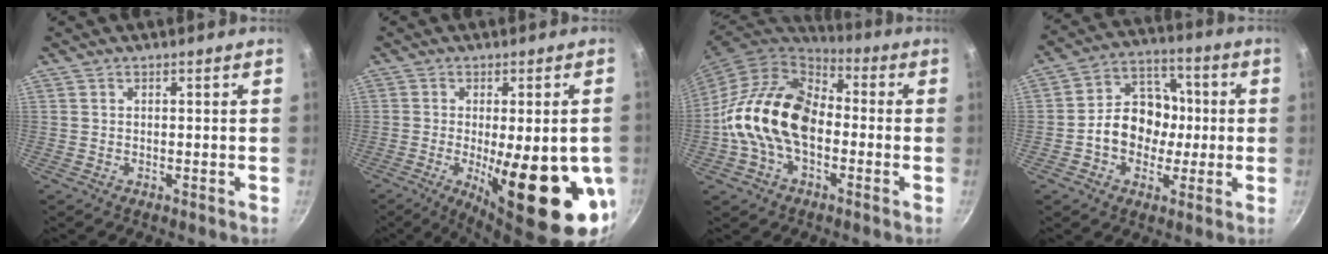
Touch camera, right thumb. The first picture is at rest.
{"total": 21.2, "force": [-4.7, 6.4, 19.7], "torque": [-0.256, -0.018, -0.051]}
{"total": 19.2, "force": [-2.4, 13.0, 13.9], "torque": [-0.230, 0.043, -0.060]}
{"total": 12.8, "force": [-1.2, 10.4, 7.4], "torque": [-0.071, 0.031, -0.035]}